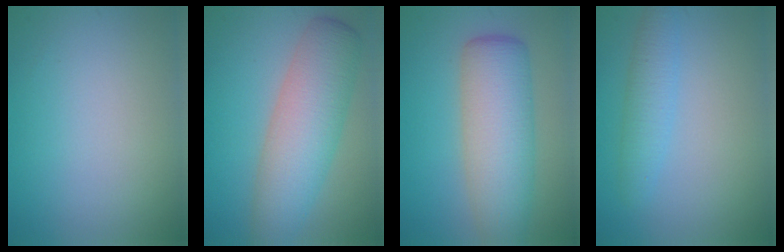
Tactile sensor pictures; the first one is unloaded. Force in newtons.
{"total": 7.6, "press": 7.6, "slide": 0.2}
{"total": 7.8, "press": 7.8, "slide": 0.2}
{"total": 2.4, "press": 2.4, "slide": 0.1}